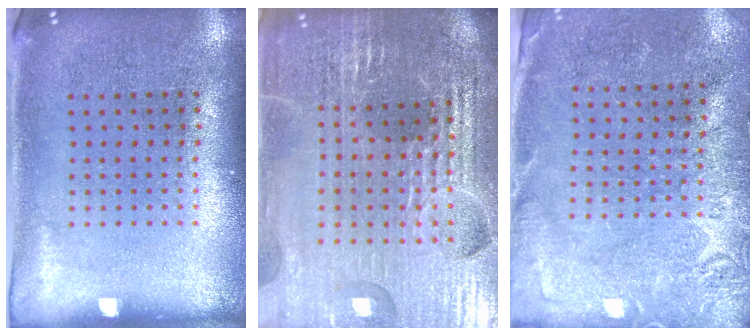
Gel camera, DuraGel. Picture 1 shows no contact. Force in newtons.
{"total": 5.0, "press": 4.7, "slide": 1.7}
{"total": 2.7, "press": 2.7, "slide": 0.7}